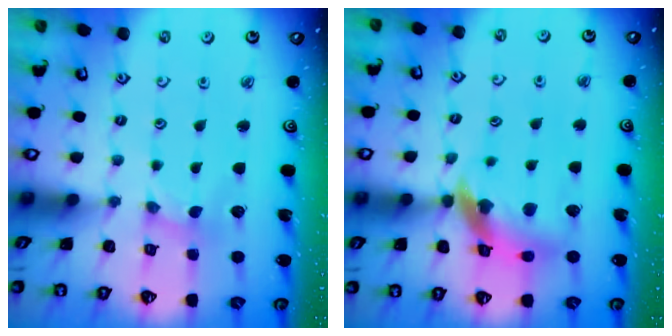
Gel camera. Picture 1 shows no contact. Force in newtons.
{"total": 14.1, "press": 14.1, "slide": 1.6}